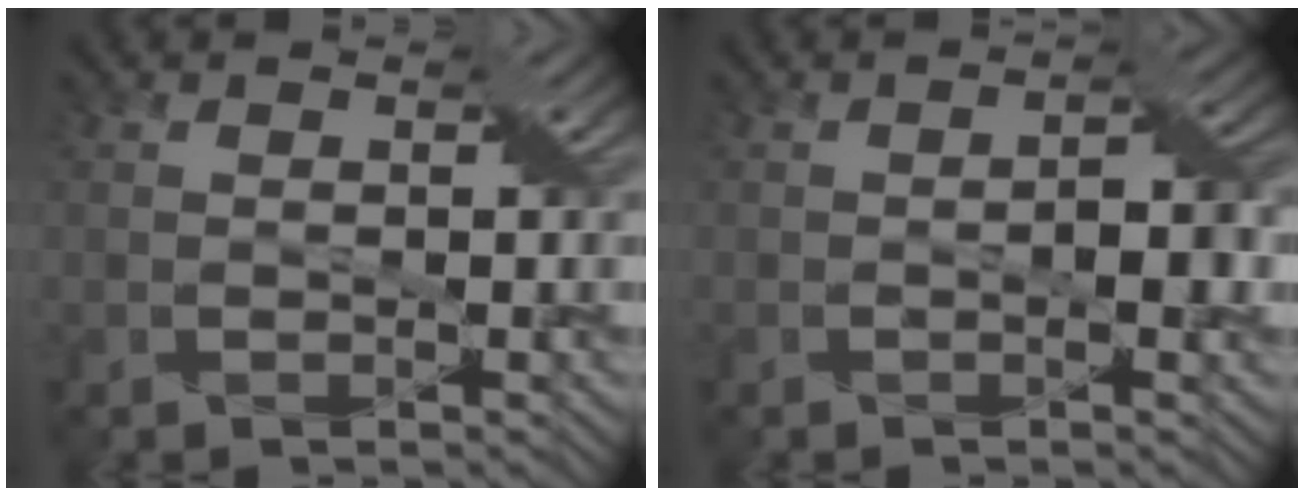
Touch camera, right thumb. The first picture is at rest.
{"total": 3.3, "force": [-0.6, 1.3, 3.0], "torque": [-0.046, 0.003, -0.011]}